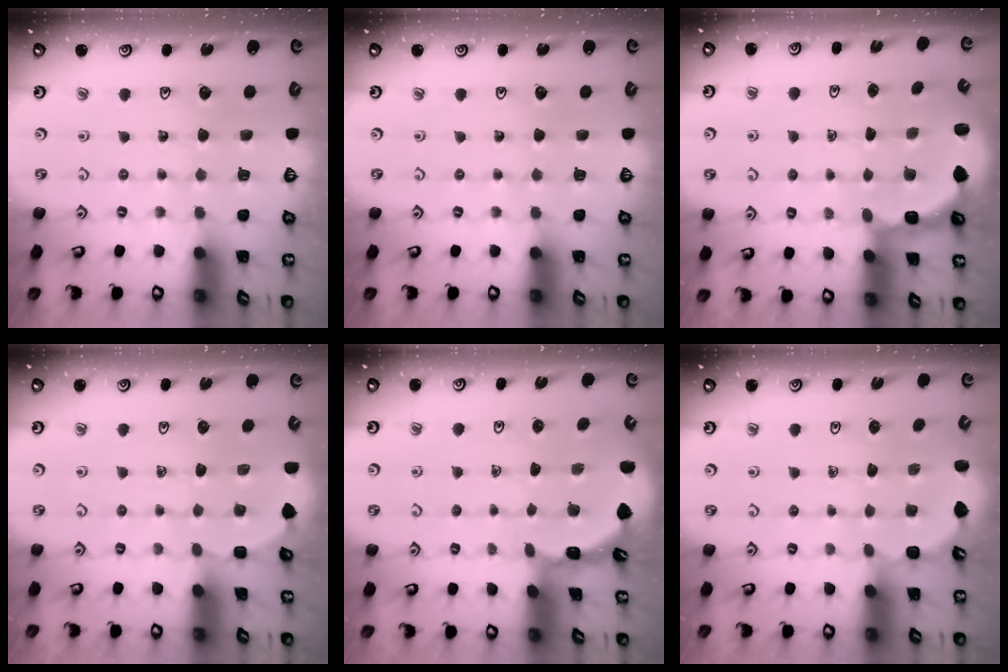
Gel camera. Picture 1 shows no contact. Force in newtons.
{"total": 0.0}
{"total": 3.4, "press": 3.1, "slide": 1.4}
{"total": 1.8, "press": 1.7, "slide": 0.0}
{"total": 1.7, "press": 1.7, "slide": 0.1}
{"total": 2.5, "press": 2.1, "slide": 1.5}